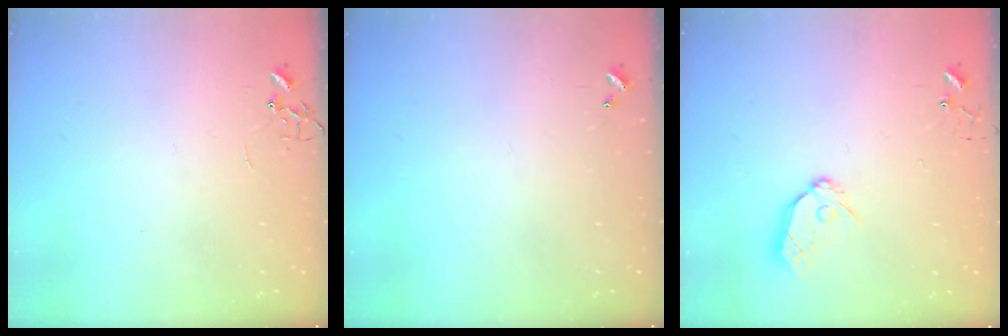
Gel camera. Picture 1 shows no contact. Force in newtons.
{"total": 0.0}
{"total": 9.5, "press": 9.5, "slide": 0.9}